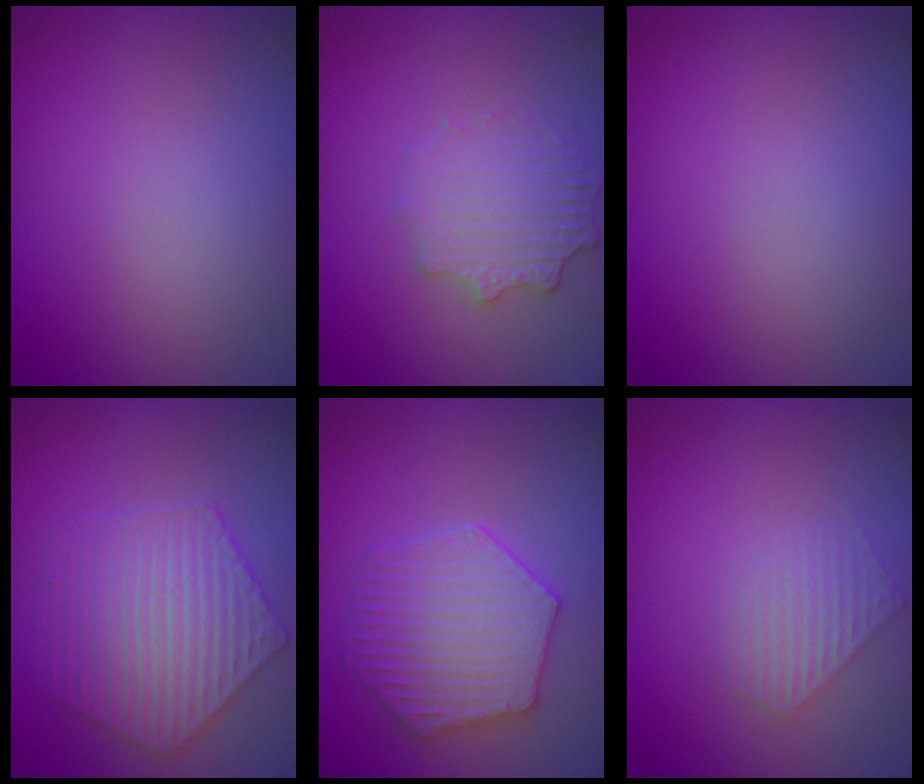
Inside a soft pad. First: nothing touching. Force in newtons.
{"total": 2.6, "press": 2.5, "slide": 0.9}
{"total": 0.0}
{"total": 5.6, "press": 4.6, "slide": 3.1}
{"total": 4.7, "press": 4.2, "slide": 2.1}
{"total": 1.9, "press": 1.9, "slide": 0.3}